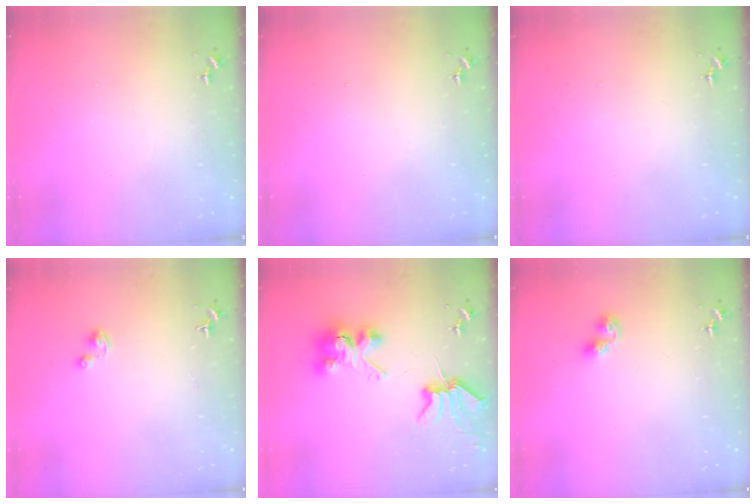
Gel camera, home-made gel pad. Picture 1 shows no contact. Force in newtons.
{"total": 0.0}
{"total": 0.0}
{"total": 2.5, "press": 2.5, "slide": 0.2}
{"total": 9.0, "press": 8.9, "slide": 1.3}
{"total": 5.5, "press": 5.5, "slide": 0.4}